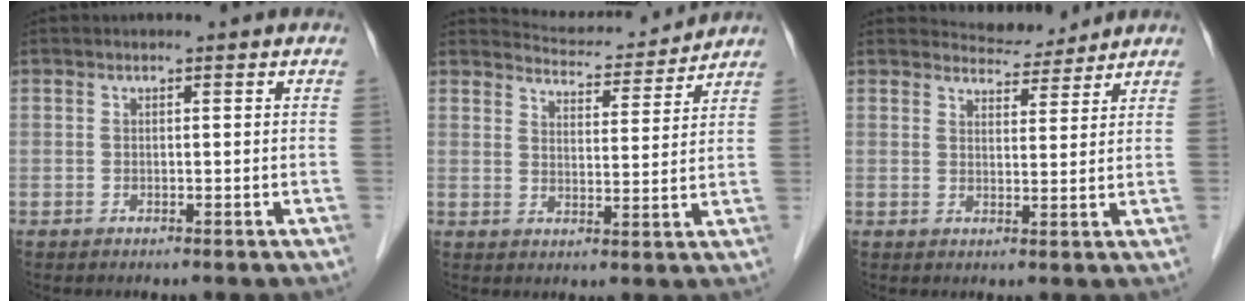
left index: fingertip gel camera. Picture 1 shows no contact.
{"total": 8.3, "force": [8.2, 0.7, 0.0], "torque": [-0.007, -0.001, 0.114]}
{"total": 4.4, "force": [4.3, 0.9, -0.4], "torque": [-0.004, 0.000, 0.063]}